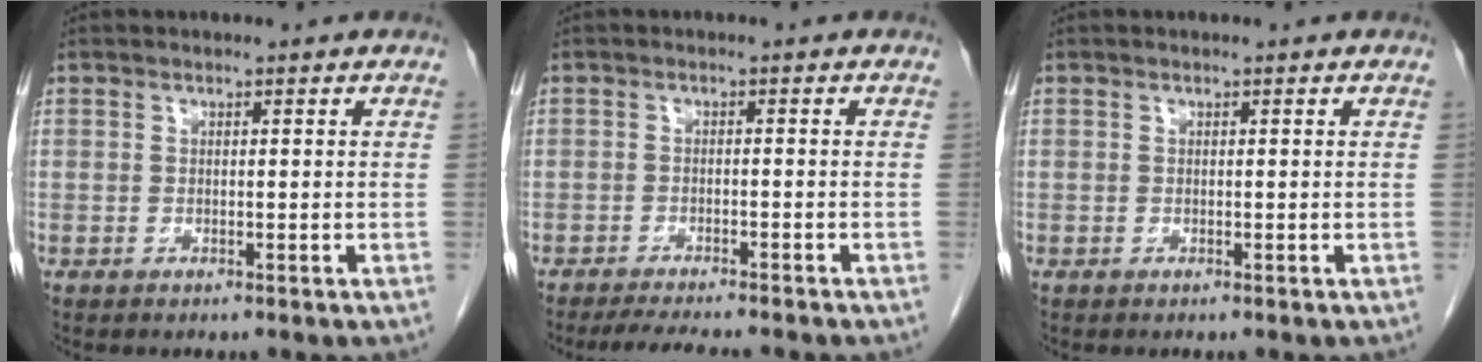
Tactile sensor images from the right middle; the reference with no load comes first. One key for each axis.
{"total": 7.7, "fx": -6.8, "fy": 0.7, "fz": 3.6, "tx": -0.053, "ty": -0.016, "tz": -0.101}
{"total": 0.0}